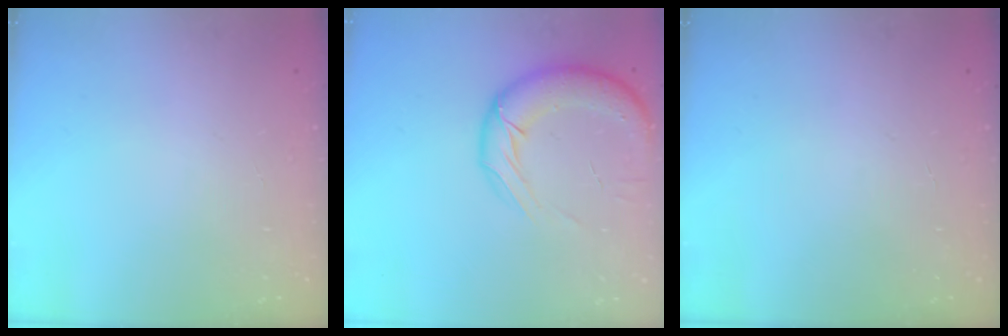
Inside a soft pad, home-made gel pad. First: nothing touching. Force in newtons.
{"total": 15.3, "press": 14.8, "slide": 3.8}
{"total": 0.0}